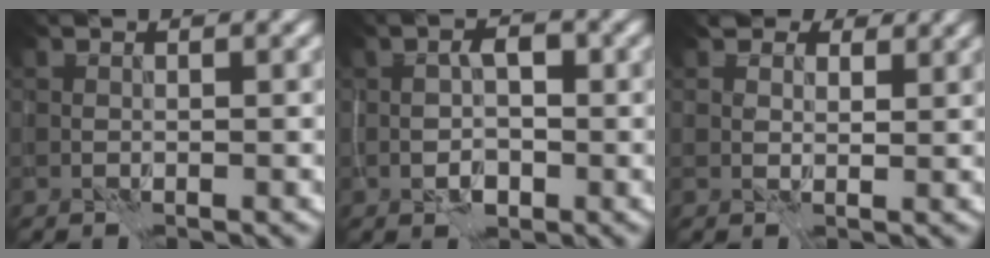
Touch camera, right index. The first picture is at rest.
{"total": 2.3, "force": [-0.6, 1.4, 1.7], "torque": [-0.031, 0.003, -0.013]}
{"total": 3.6, "force": [2.4, 2.5, 1.3], "torque": [-0.018, 0.006, 0.021]}